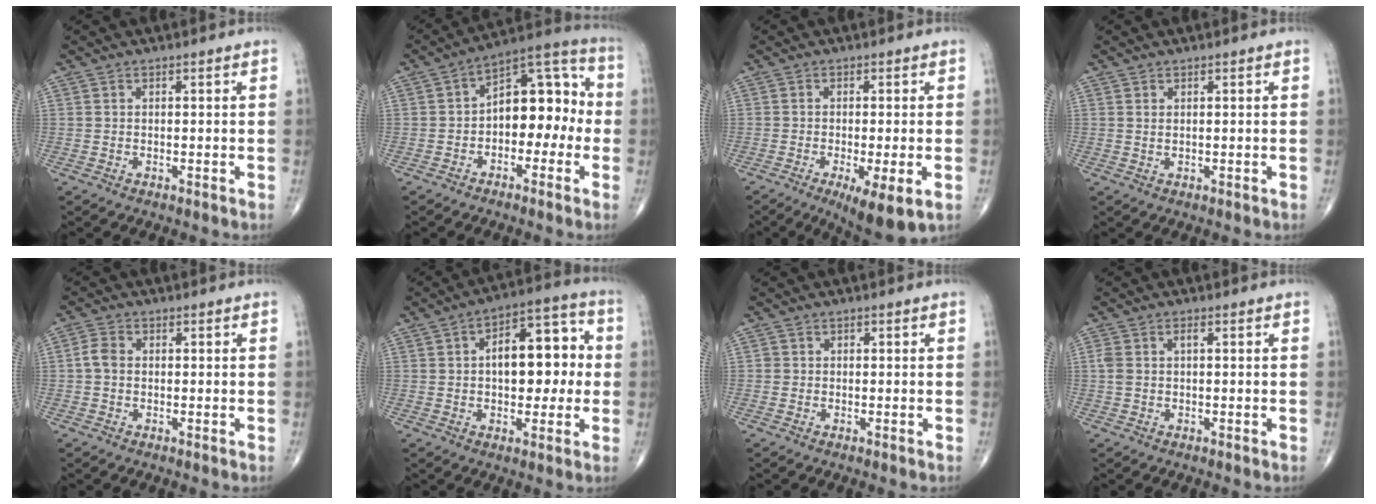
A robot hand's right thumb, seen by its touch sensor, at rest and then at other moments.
{"total": 13.0, "force": [-1.6, 8.0, 10.1], "torque": [-0.108, 0.049, -0.039]}
{"total": 9.0, "force": [-3.6, 2.0, 8.0], "torque": [-0.123, -0.015, -0.055]}
{"total": 0.5, "force": [0.3, 0.2, 0.5], "torque": [-0.011, 0.001, 0.005]}
{"total": 2.8, "force": [-0.2, 2.1, 1.9], "torque": [-0.037, 0.008, -0.010]}
{"total": 13.9, "force": [1.0, 7.7, 11.5], "torque": [-0.125, 0.031, 0.007]}
{"total": 0.9, "force": [-0.1, 0.8, 0.1], "torque": [0.006, 0.005, -0.004]}
{"total": 2.5, "force": [0.3, 1.4, 2.1], "torque": [-0.063, 0.014, 0.006]}